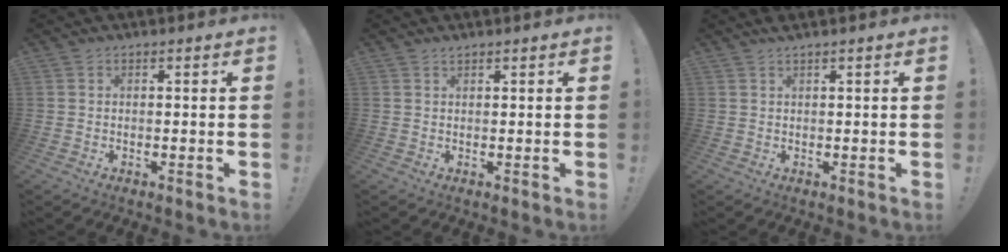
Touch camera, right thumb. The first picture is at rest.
{"total": 0.7, "force": [0.7, 0.0, 0.3], "torque": [-0.005, 0.000, 0.013]}
{"total": 1.3, "force": [0.9, -0.3, 0.9], "torque": [-0.025, 0.002, 0.017]}